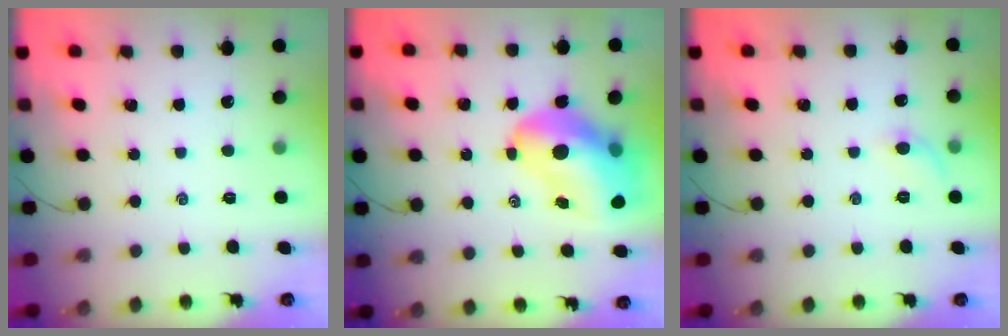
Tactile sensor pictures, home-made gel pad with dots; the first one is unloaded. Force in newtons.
{"total": 16.8, "press": 16.1, "slide": 4.6}
{"total": 5.0, "press": 4.7, "slide": 1.7}